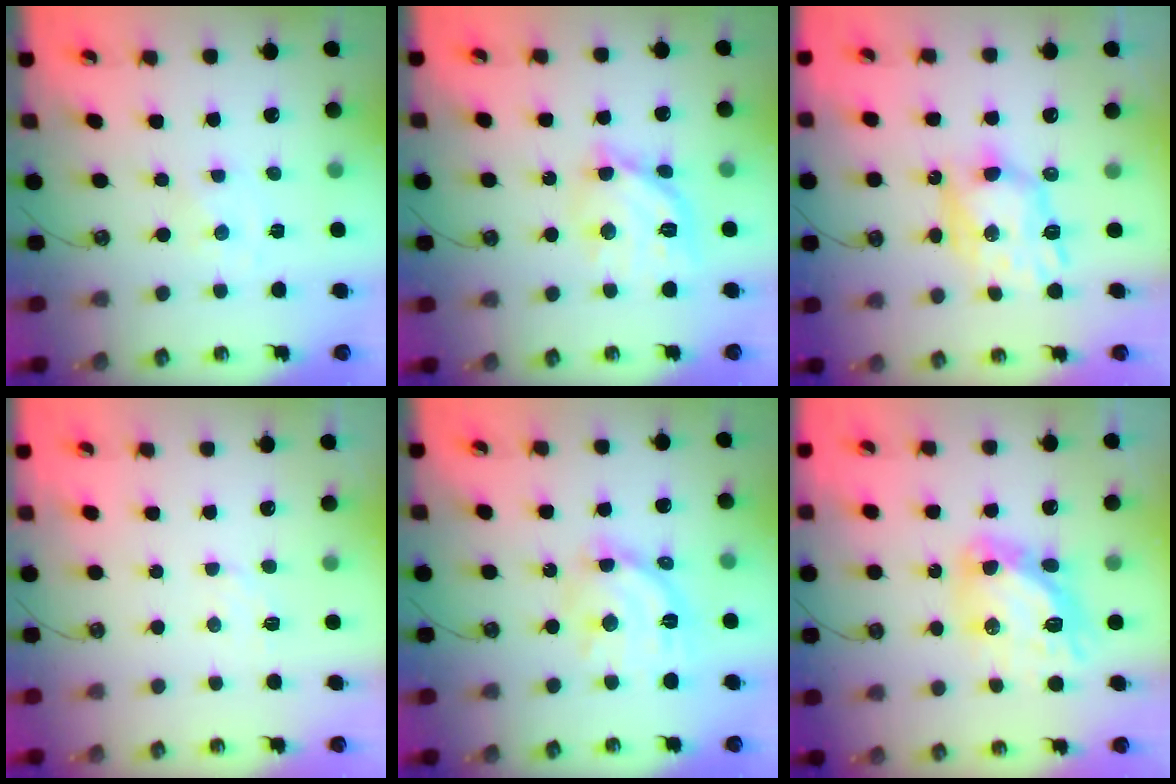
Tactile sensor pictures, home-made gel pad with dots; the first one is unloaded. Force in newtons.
{"total": 13.7, "press": 13.6, "slide": 1.2}
{"total": 9.6, "press": 9.5, "slide": 0.9}
{"total": 5.4, "press": 5.3, "slide": 0.6}
{"total": 14.2, "press": 14.2, "slide": 1.1}
{"total": 14.0, "press": 13.9, "slide": 1.7}